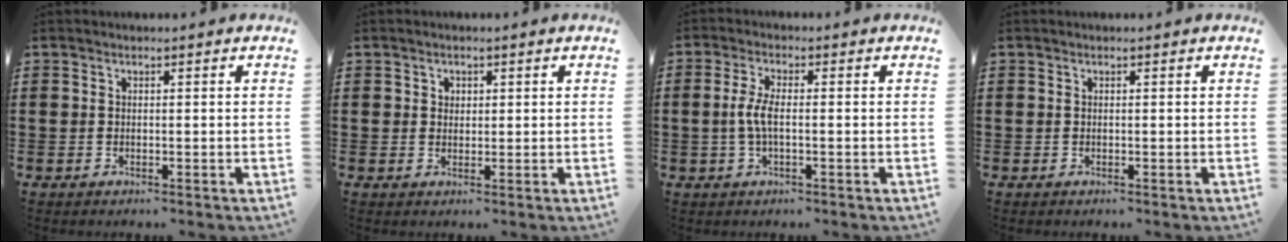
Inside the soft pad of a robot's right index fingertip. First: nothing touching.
{"total": 1.1, "force": [0.4, 1.0, 0.3], "torque": [-0.009, 0.004, 0.007]}
{"total": 4.1, "force": [-0.6, 1.3, 3.9], "torque": [-0.100, -0.006, -0.021]}
{"total": 0.0}